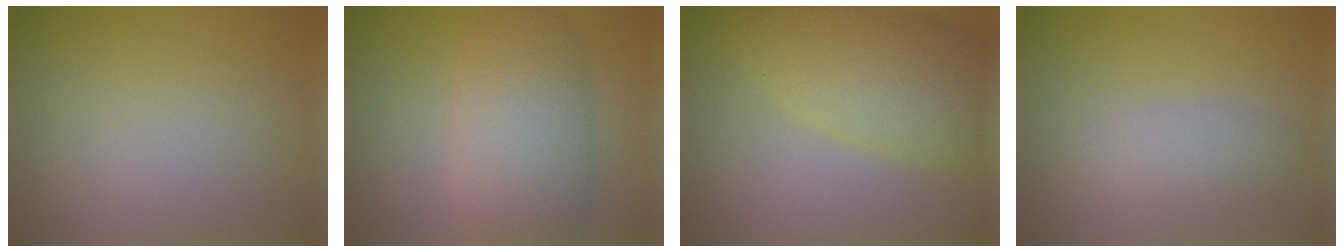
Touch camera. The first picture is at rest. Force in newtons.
{"total": 7.0, "press": 7.0, "slide": 0.2}
{"total": 7.6, "press": 7.6, "slide": 0.3}
{"total": 2.3, "press": 2.3, "slide": 0.1}